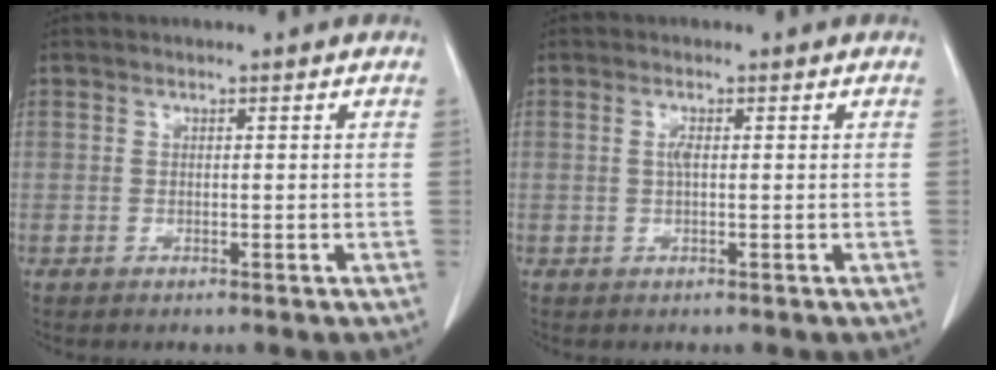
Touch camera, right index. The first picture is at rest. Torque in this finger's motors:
{"motor_torque": [0.17, -0.04, 0.05, 0.01]}